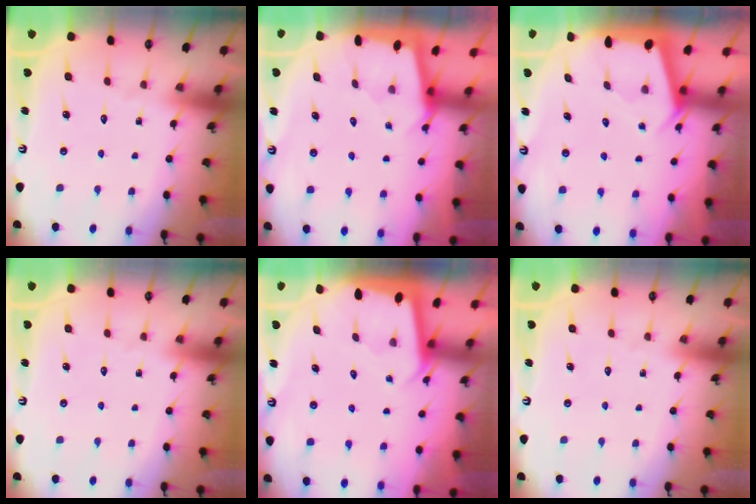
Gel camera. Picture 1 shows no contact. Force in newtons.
{"total": 1.7, "press": 1.7, "slide": 0.1}
{"total": 2.5, "press": 2.5, "slide": 0.3}
{"total": 0.0}
{"total": 1.8, "press": 1.8, "slide": 0.1}
{"total": 0.0}